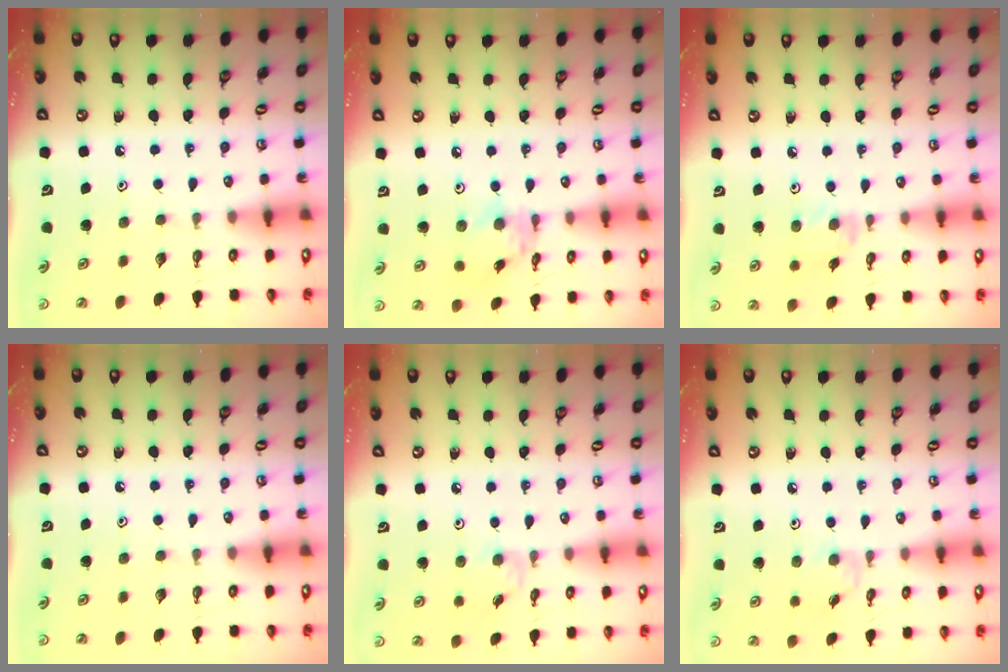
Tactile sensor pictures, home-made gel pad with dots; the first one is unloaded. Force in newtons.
{"total": 5.1, "press": 5.1, "slide": 0.2}
{"total": 3.6, "press": 3.5, "slide": 0.5}
{"total": 0.0}
{"total": 2.5, "press": 2.5, "slide": 0.4}
{"total": 3.0, "press": 3.0, "slide": 0.4}